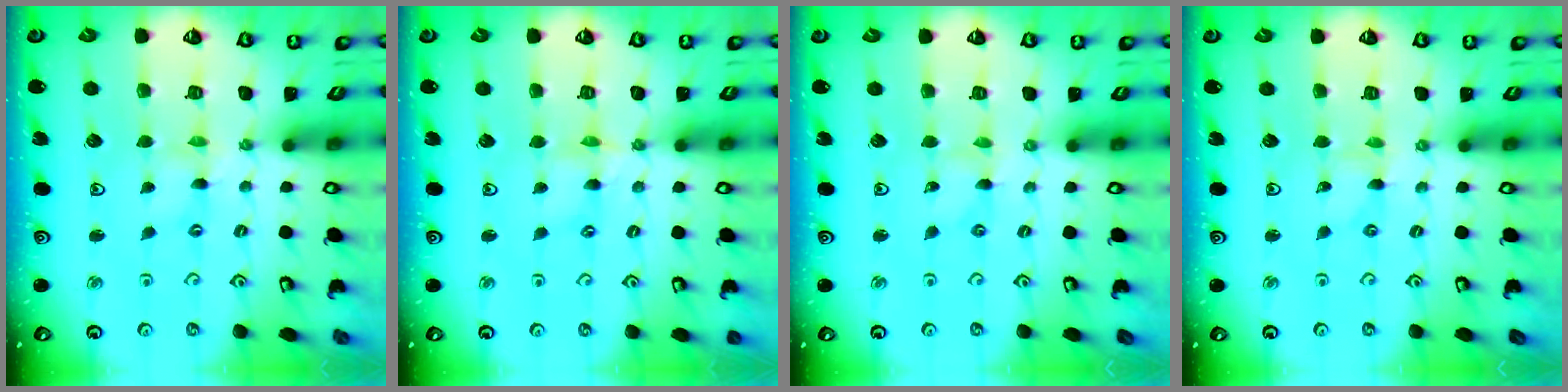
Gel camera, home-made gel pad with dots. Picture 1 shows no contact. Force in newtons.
{"total": 2.4, "press": 2.4, "slide": 0.3}
{"total": 0.0}
{"total": 0.0}